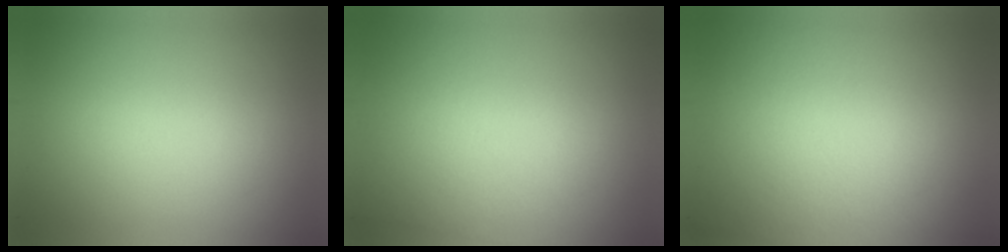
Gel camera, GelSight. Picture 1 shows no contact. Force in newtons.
{"total": 2.6}
{"total": 3.6}